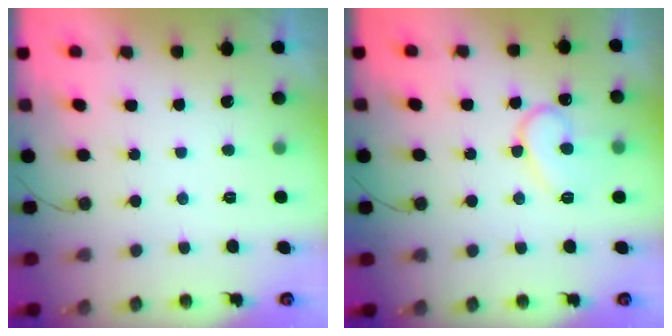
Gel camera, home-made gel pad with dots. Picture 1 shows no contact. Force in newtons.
{"total": 11.2, "press": 11.1, "slide": 0.9}